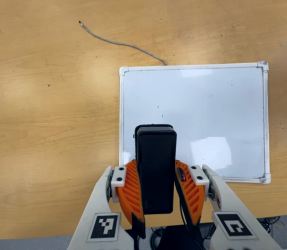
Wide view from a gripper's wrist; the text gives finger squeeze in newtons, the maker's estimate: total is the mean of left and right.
{"total": 5.5, "left": 4.8, "right": 6.1}